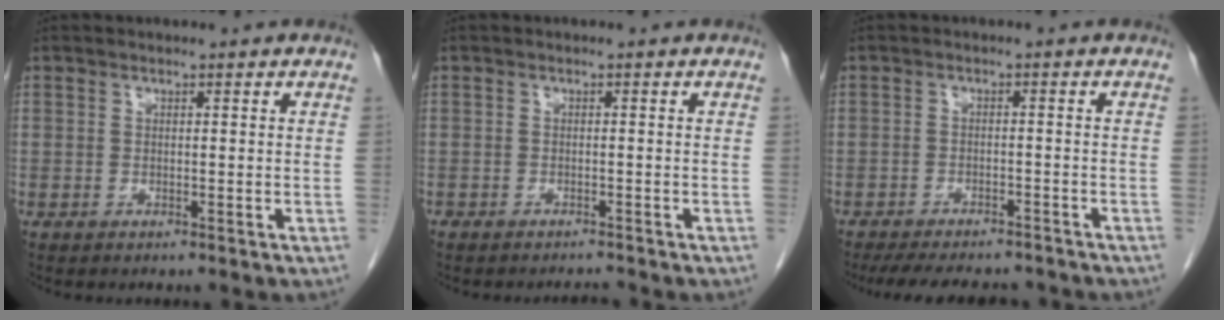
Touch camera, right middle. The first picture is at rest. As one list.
[{"total": 1.3, "force": [-1.3, 0.0, 0.1], "torque": [-0.004, -0.005, -0.018]}, {"total": 12.3, "force": [-10.8, 3.4, 4.8], "torque": [-0.087, -0.003, -0.141]}]